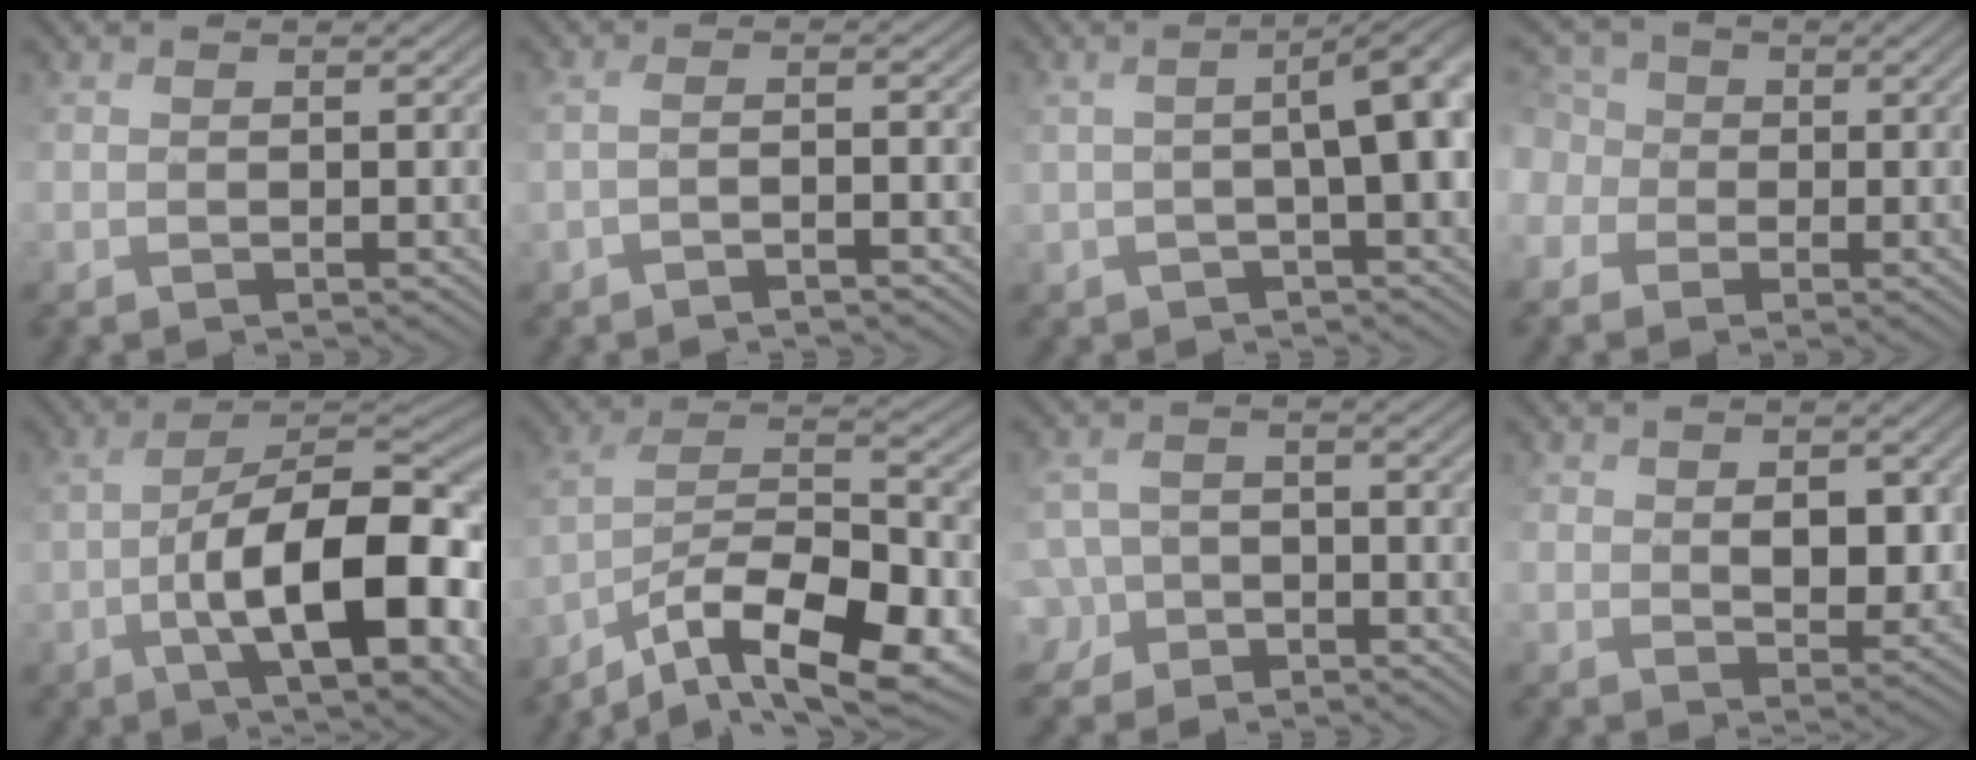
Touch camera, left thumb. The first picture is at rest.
{"total": 2.2, "force": [-1.7, -0.2, 1.4], "torque": [-0.024, 0.021, -0.035]}
{"total": 4.9, "force": [-0.2, 1.0, 4.8], "torque": [-0.047, 0.011, -0.001]}
{"total": 5.7, "force": [-0.4, 5.4, 1.8], "torque": [-0.087, 0.006, -0.010]}
{"total": 15.1, "force": [-4.8, 5.8, 13.0], "torque": [-0.192, 0.011, -0.067]}
{"total": 14.6, "force": [-10.1, 5.5, 8.9], "torque": [-0.184, -0.023, -0.150]}
{"total": 3.1, "force": [-2.5, 1.7, -1.0], "torque": [0.012, 0.007, -0.051]}
{"total": 4.9, "force": [1.4, 3.9, 2.7], "torque": [-0.064, -0.008, 0.038]}